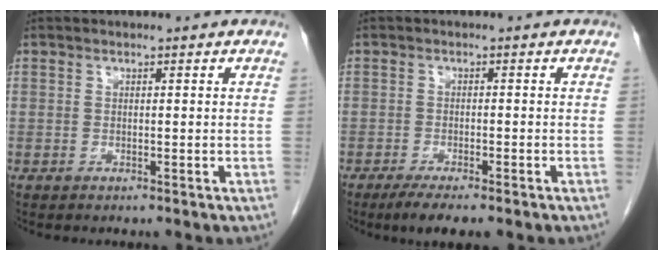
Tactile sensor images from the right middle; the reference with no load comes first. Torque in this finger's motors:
{"motor_torque": [0.93, -0.54, 0.16, 0.06]}